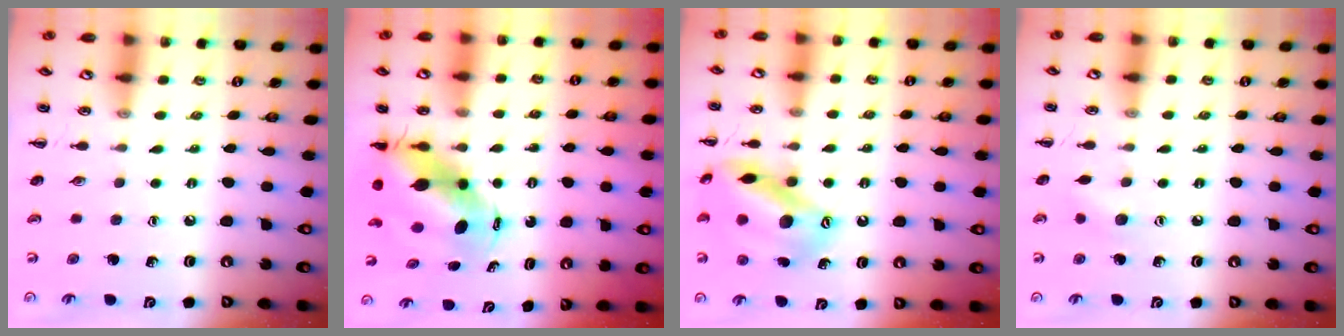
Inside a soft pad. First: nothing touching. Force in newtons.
{"total": 7.8, "press": 7.4, "slide": 2.2}
{"total": 16.9, "press": 16.9, "slide": 0.9}
{"total": 4.4, "press": 4.3, "slide": 1.0}